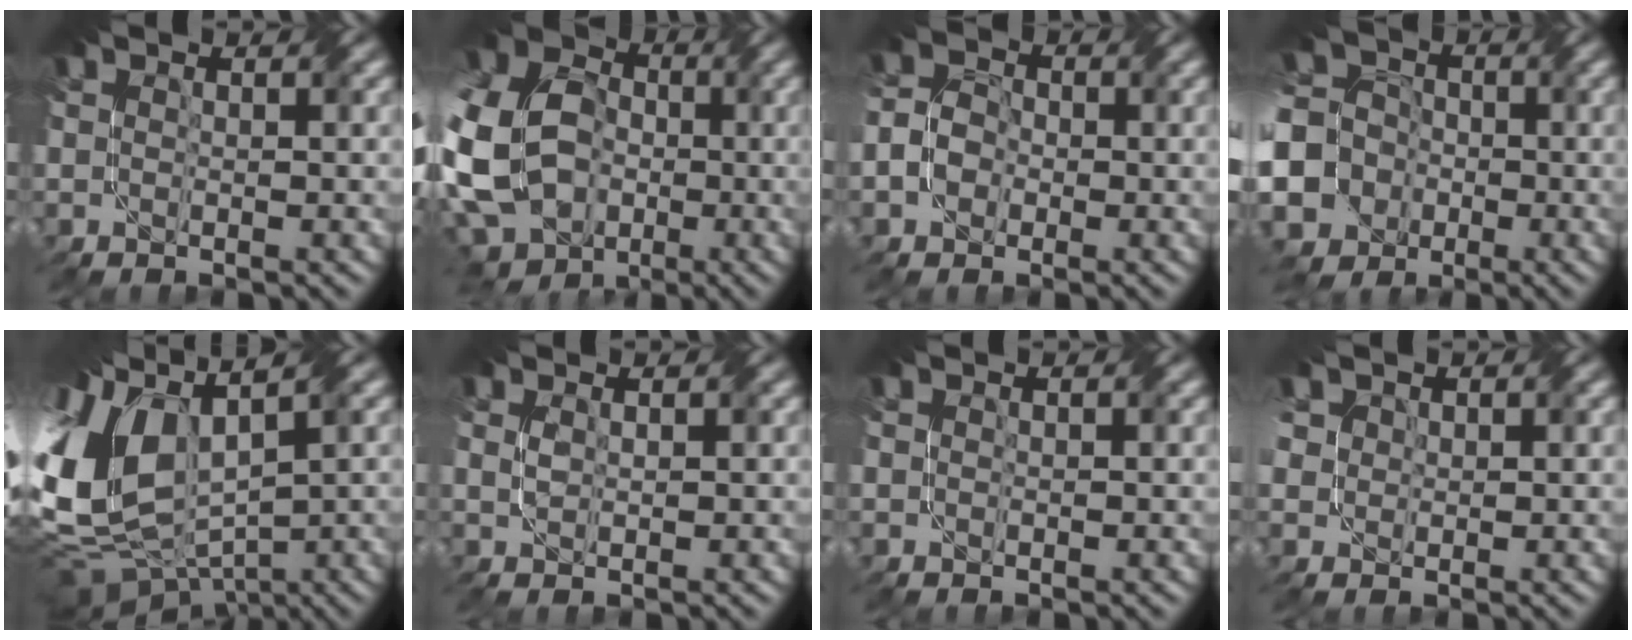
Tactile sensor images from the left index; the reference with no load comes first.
{"total": 20.7, "force": [-3.9, 16.7, 11.6], "torque": [-0.269, -0.015, -0.130]}
{"total": 3.1, "force": [-1.3, 2.4, 1.4], "torque": [-0.022, 0.003, -0.035]}
{"total": 16.6, "force": [-6.6, 14.5, 4.8], "torque": [-0.149, -0.027, -0.150]}
{"total": 12.6, "force": [1.8, 7.4, 10.1], "torque": [-0.245, 0.013, 0.034]}
{"total": 0.5, "force": [0.1, 0.1, 0.5], "torque": [-0.015, 0.000, 0.003]}
{"total": 0.0}
{"total": 1.8, "force": [0.8, 1.6, 0.5], "torque": [-0.018, 0.003, 0.010]}